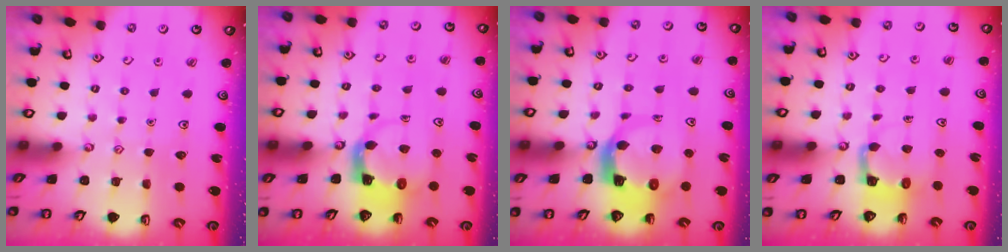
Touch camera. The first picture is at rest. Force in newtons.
{"total": 3.8, "press": 3.8, "slide": 0.6}
{"total": 7.1, "press": 7.1, "slide": 1.0}
{"total": 3.9, "press": 3.8, "slide": 0.3}